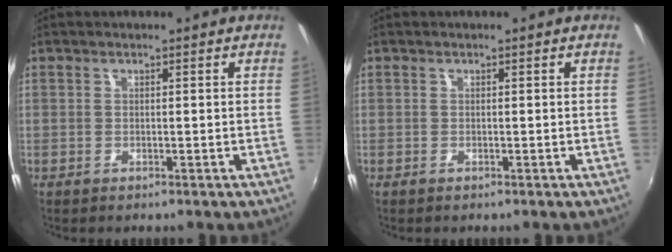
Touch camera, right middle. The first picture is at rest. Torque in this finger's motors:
{"motor_torque": [-0.19, 0.19, 0.00, 0.00]}